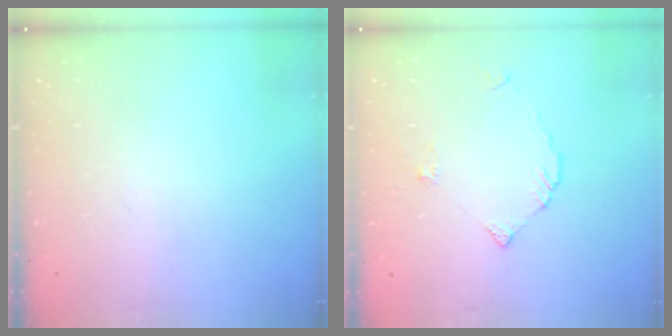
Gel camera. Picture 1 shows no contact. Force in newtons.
{"total": 3.0, "press": 3.0, "slide": 0.3}